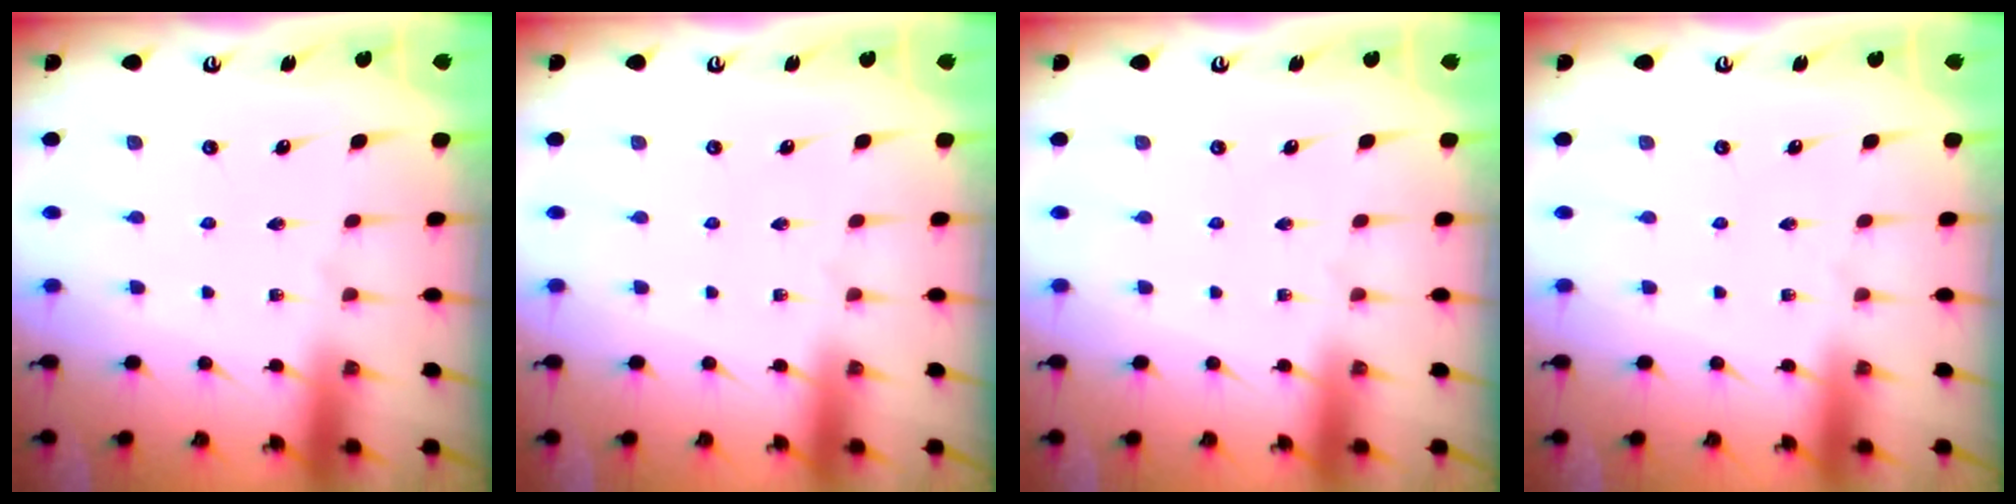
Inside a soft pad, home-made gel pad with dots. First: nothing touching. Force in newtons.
{"total": 0.0}
{"total": 0.0}
{"total": 0.0}